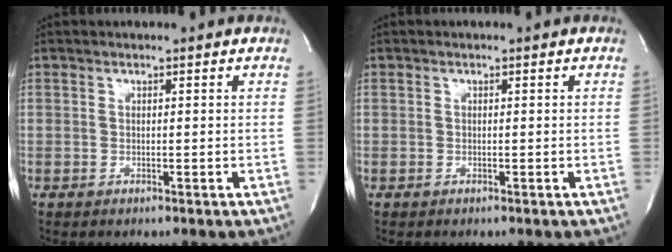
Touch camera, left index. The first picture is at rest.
{"total": 0.0}